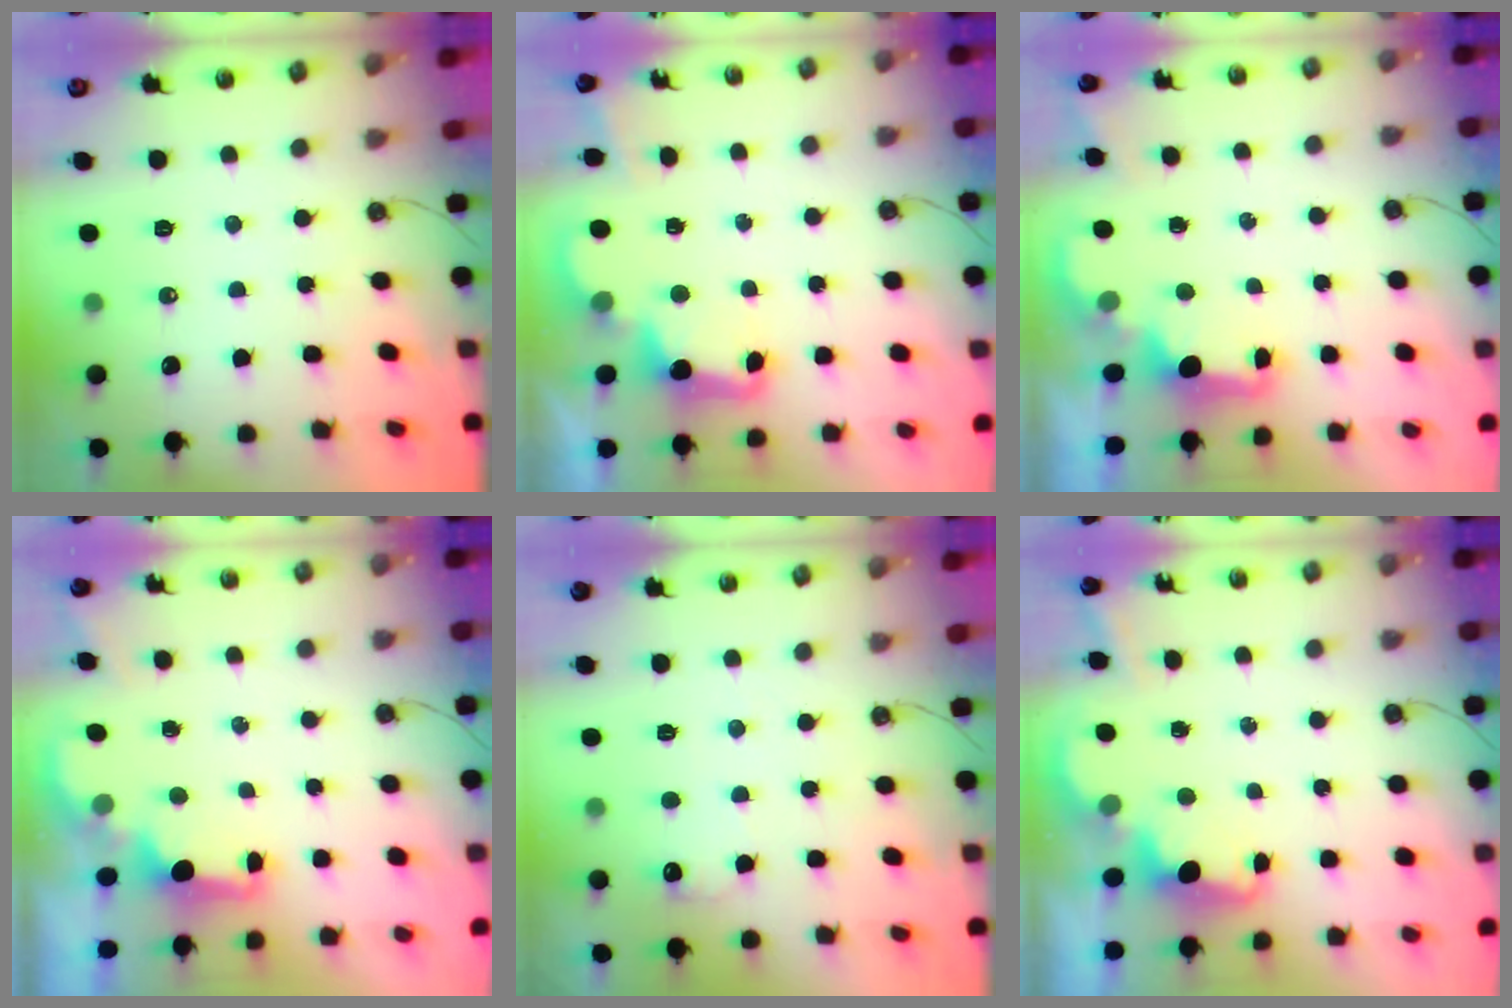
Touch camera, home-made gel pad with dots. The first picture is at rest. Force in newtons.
{"total": 3.4, "press": 3.3, "slide": 0.6}
{"total": 2.3, "press": 2.2, "slide": 0.7}
{"total": 1.7, "press": 1.6, "slide": 0.6}
{"total": 6.1, "press": 6.0, "slide": 0.5}
{"total": 3.4, "press": 3.3, "slide": 0.8}